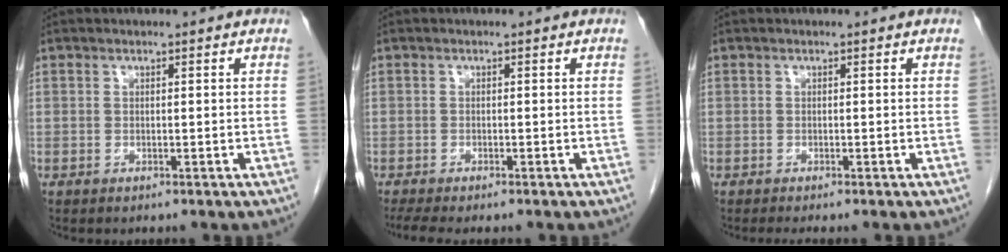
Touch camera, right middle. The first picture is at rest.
{"total": 3.6, "force": [-2.9, 0.4, 2.0], "torque": [-0.033, -0.009, -0.047]}
{"total": 1.0, "force": [-0.8, -0.3, 0.5], "torque": [-0.010, -0.002, -0.013]}